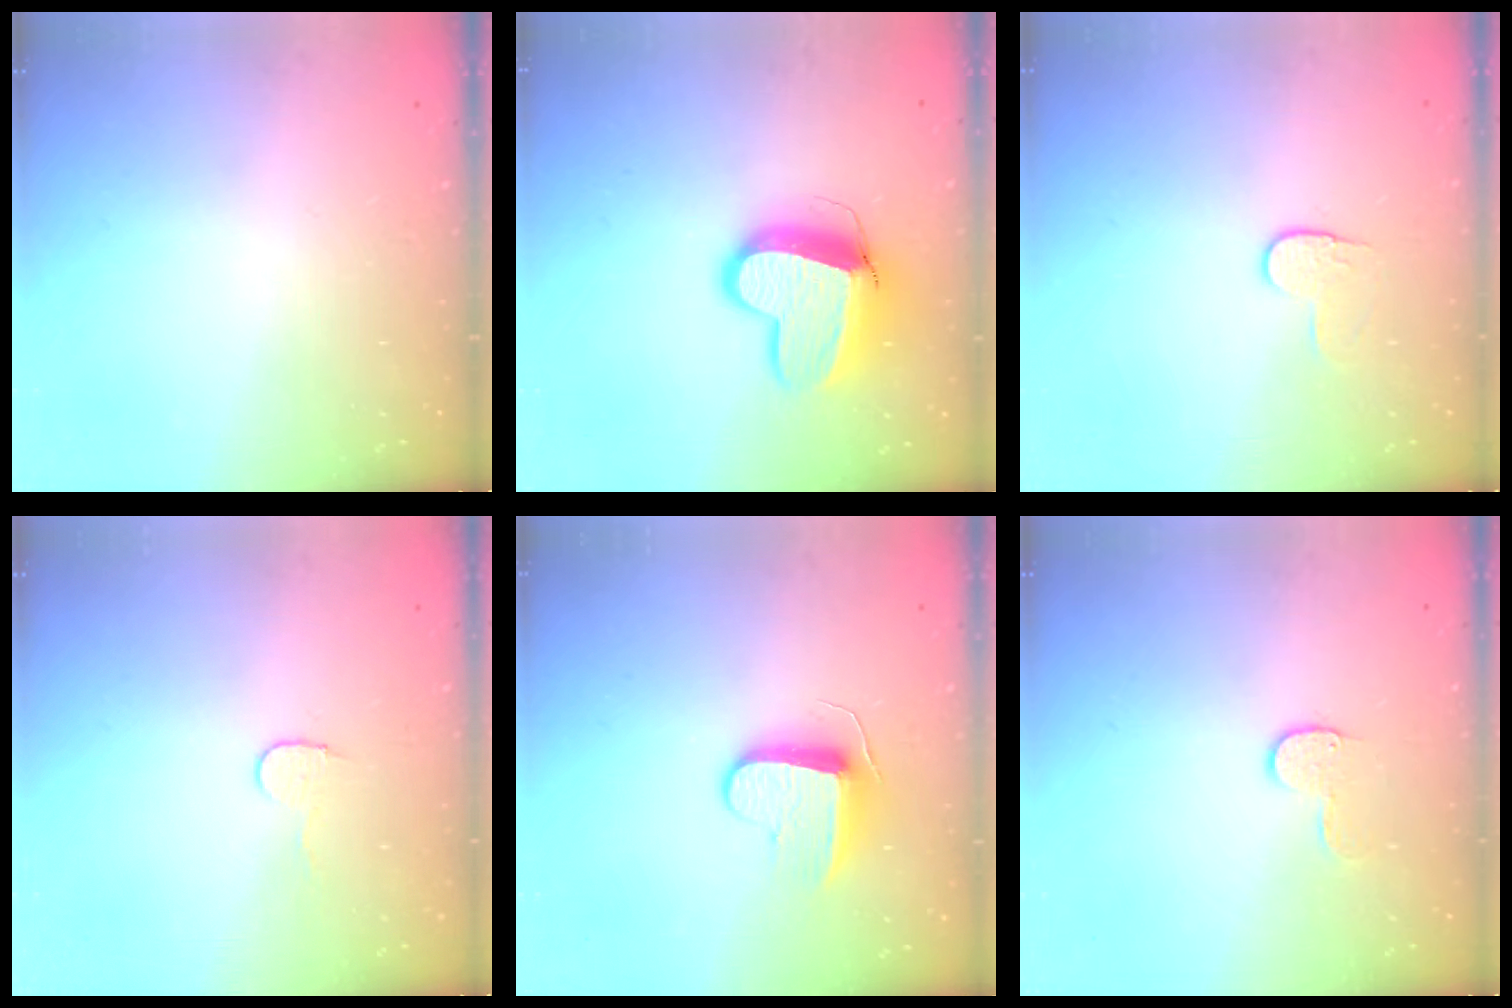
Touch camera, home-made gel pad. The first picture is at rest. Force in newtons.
{"total": 12.8, "press": 12.7, "slide": 1.4}
{"total": 5.3, "press": 5.3, "slide": 0.5}
{"total": 5.0, "press": 5.0, "slide": 0.4}
{"total": 9.1, "press": 9.1, "slide": 0.0}
{"total": 5.5, "press": 5.5, "slide": 0.6}